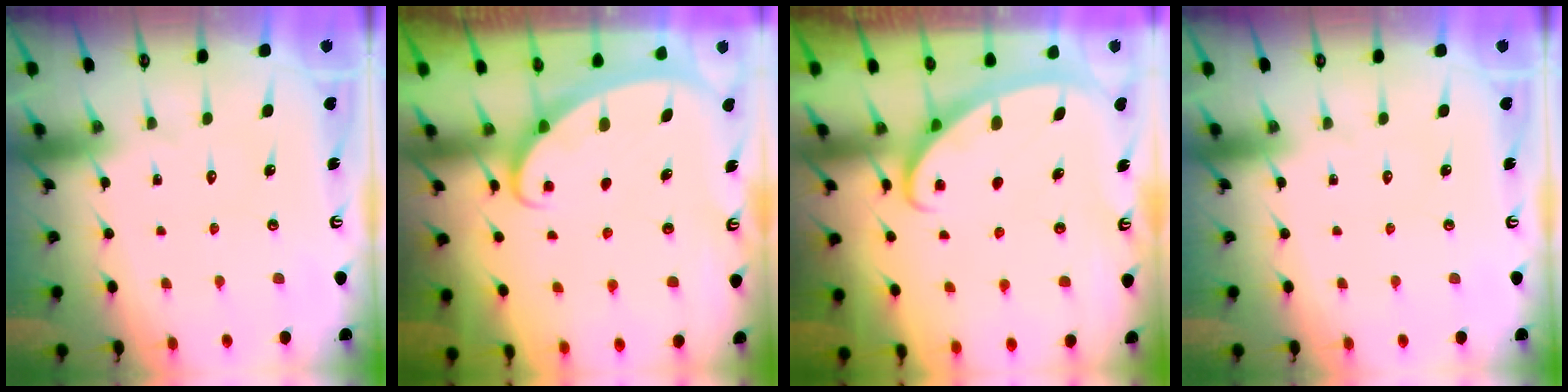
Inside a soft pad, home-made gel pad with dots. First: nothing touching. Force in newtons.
{"total": 2.1, "press": 2.1, "slide": 0.4}
{"total": 2.9, "press": 2.9, "slide": 0.3}
{"total": 0.0}